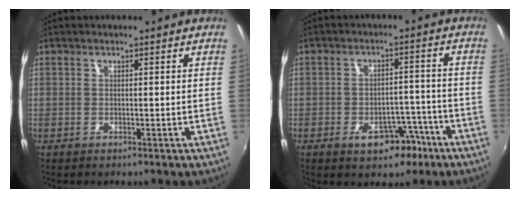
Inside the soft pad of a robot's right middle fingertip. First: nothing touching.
{"total": 6.6, "force": [-3.8, 3.6, 4.0], "torque": [-0.064, 0.012, -0.039]}